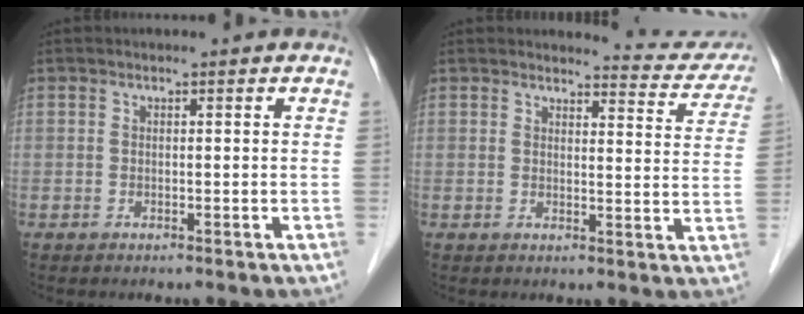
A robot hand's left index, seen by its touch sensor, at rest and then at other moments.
{"total": 7.4, "force": [7.4, 0.9, -0.4], "torque": [0.015, -0.039, 0.065]}